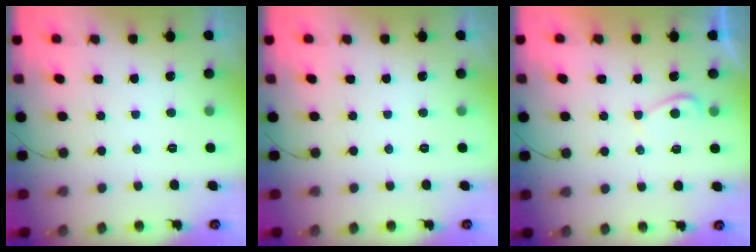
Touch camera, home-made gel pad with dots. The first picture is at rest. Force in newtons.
{"total": 0.0}
{"total": 2.1, "press": 2.0, "slide": 0.5}